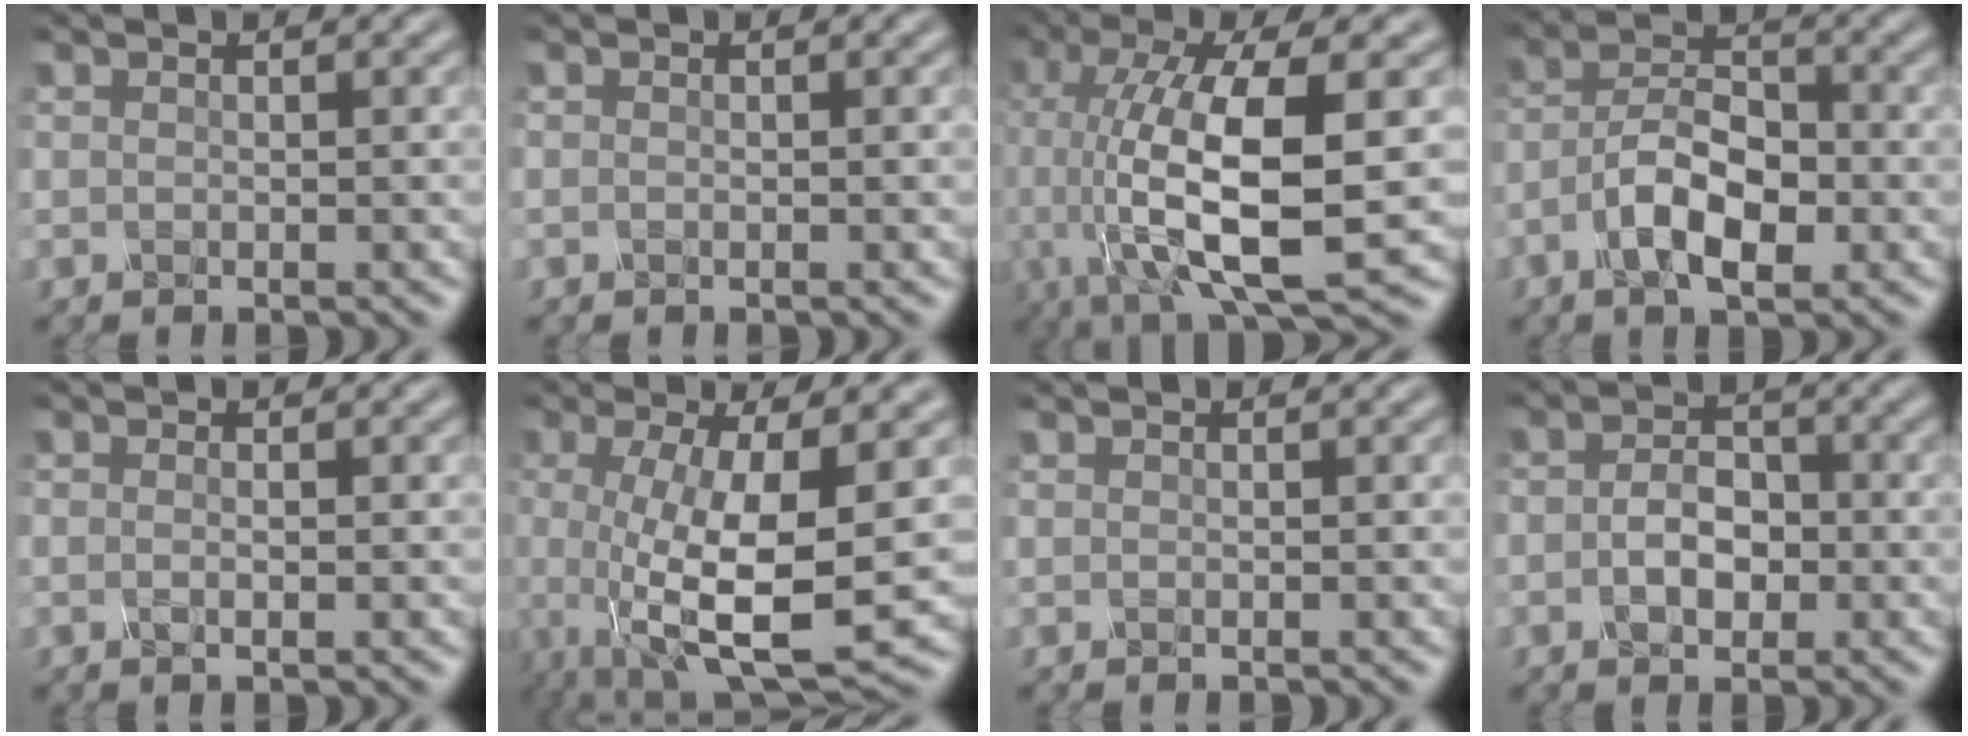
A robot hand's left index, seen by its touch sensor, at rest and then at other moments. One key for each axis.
{"total": 0.0}
{"total": 11.6, "fx": -1.2, "fy": 3.6, "fz": 11.0, "tx": -0.203, "ty": -0.007, "tz": -0.021}
{"total": 5.7, "fx": -2.4, "fy": 2.5, "fz": 4.5, "tx": -0.083, "ty": 0.001, "tz": -0.051}
{"total": 0.6, "fx": -0.3, "fy": 0.1, "fz": 0.5, "tx": -0.011, "ty": -0.002, "tz": -0.011}
{"total": 10.0, "fx": -1.6, "fy": 2.9, "fz": 9.4, "tx": -0.172, "ty": -0.022, "tz": -0.029}
{"total": 0.0}
{"total": 3.2, "fx": -1.1, "fy": 2.1, "fz": 2.1, "tx": -0.039, "ty": -0.002, "tz": -0.029}